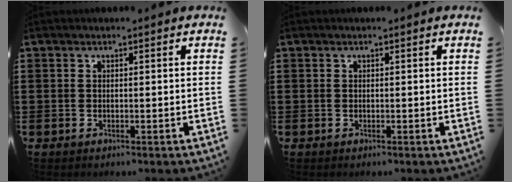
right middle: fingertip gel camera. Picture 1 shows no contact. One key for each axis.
{"total": 0.0}